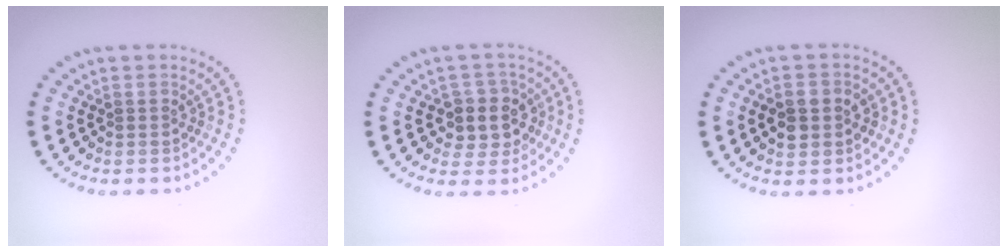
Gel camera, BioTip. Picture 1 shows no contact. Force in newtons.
{"total": 3.6, "press": 3.4, "slide": 1.4}
{"total": 2.7, "press": 2.7, "slide": 0.3}